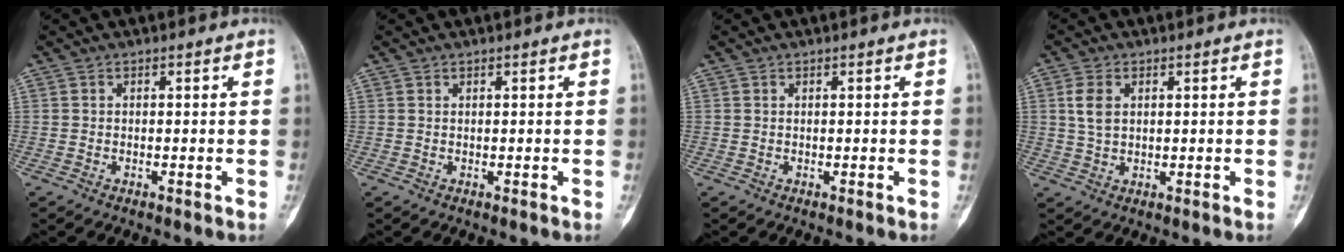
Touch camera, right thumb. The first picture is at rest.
{"total": 0.0}
{"total": 0.0}
{"total": 4.3, "force": [1.2, 2.8, 3.0], "torque": [-0.057, 0.003, 0.024]}